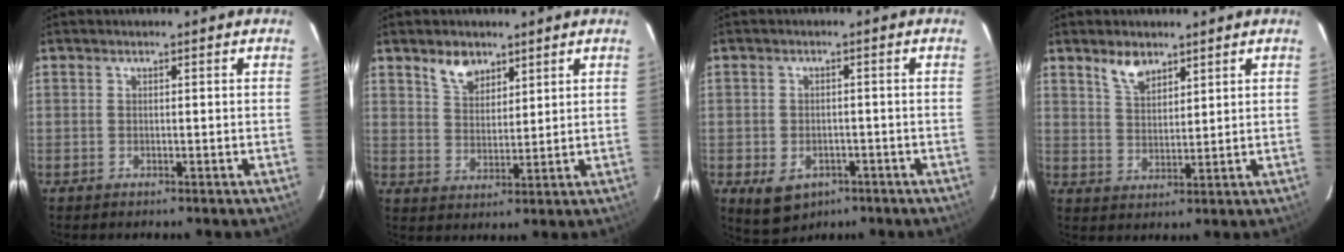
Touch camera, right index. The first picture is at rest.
{"total": 5.7, "force": [4.0, 3.2, 2.6], "torque": [-0.041, 0.007, 0.077]}
{"total": 7.1, "force": [-3.4, 5.2, 3.5], "torque": [-0.075, -0.009, -0.039]}
{"total": 5.2, "force": [3.8, 2.4, 2.7], "torque": [-0.045, 0.004, 0.074]}